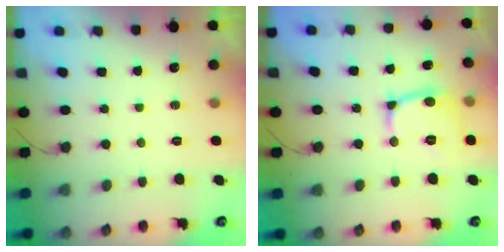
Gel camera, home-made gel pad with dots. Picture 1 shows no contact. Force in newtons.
{"total": 9.7, "press": 9.6, "slide": 1.2}